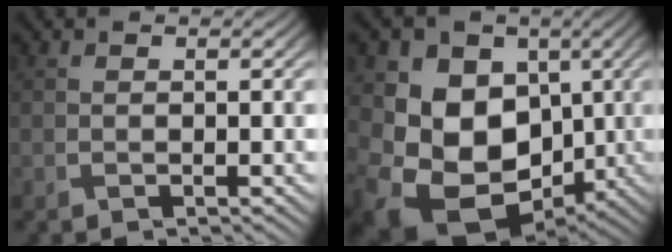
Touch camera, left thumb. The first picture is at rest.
{"total": 14.8, "force": [-1.0, 12.1, 8.4], "torque": [-0.182, -0.025, -0.018]}